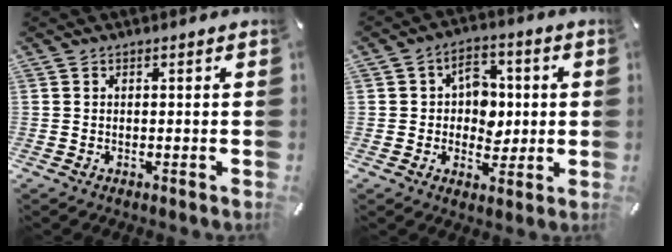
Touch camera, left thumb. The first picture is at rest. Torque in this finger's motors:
{"motor_torque": [0.12, 0.06, 0.12, 0.17, 0.01]}